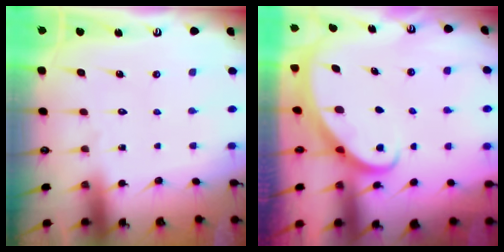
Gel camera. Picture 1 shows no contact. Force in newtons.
{"total": 2.2, "press": 2.2, "slide": 0.3}